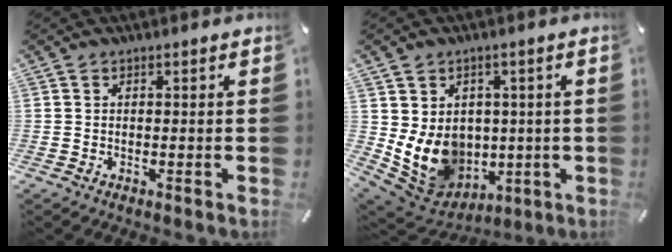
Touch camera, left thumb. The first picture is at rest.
{"total": 11.4, "force": [0.4, 10.3, 4.8], "torque": [-0.119, -0.023, 0.019]}